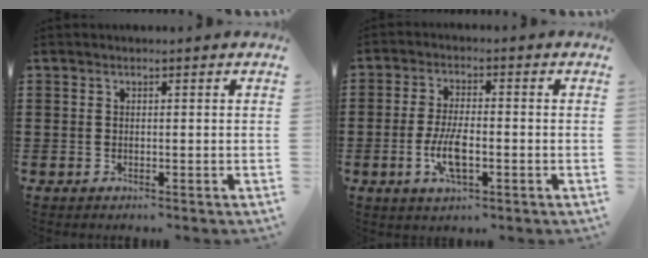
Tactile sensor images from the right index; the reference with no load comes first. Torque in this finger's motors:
{"motor_torque": [1.58, 0.56, 0.34, 0.08]}